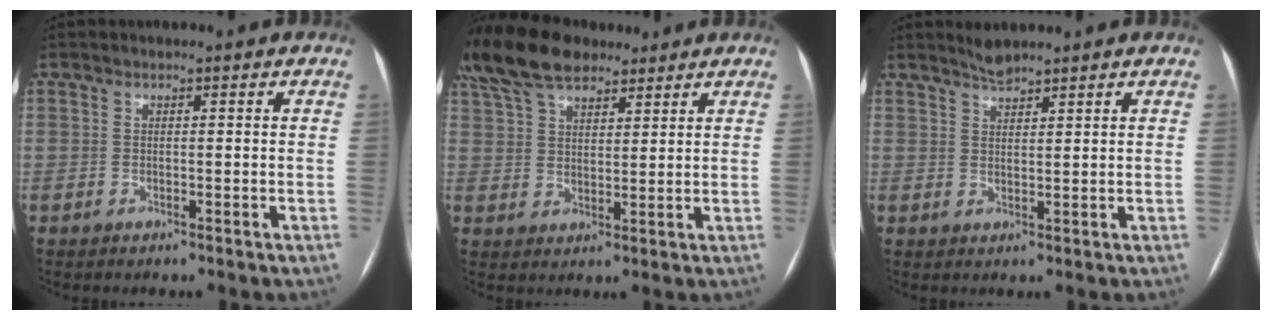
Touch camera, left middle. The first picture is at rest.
{"total": 12.4, "force": [9.9, 4.8, 5.7], "torque": [-0.119, 0.043, 0.182]}
{"total": 2.3, "force": [2.2, 0.0, 0.6], "torque": [-0.015, 0.003, 0.043]}